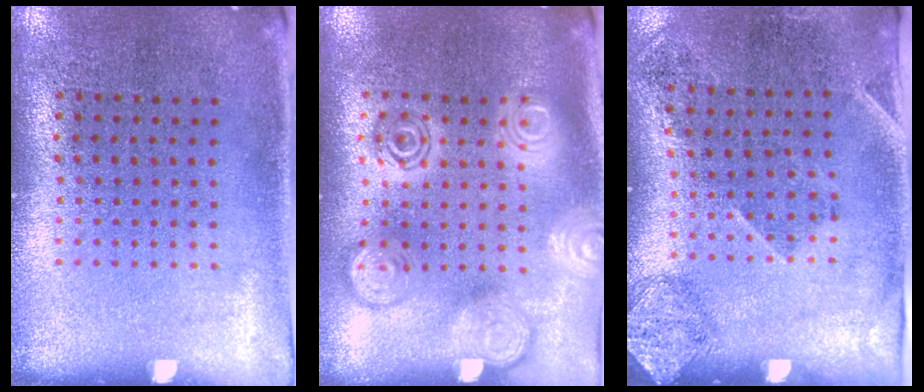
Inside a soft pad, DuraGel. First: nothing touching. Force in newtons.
{"total": 2.8, "press": 2.8, "slide": 0.3}
{"total": 1.7, "press": 1.1, "slide": 1.3}